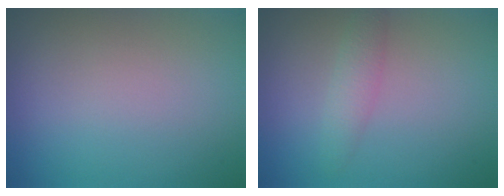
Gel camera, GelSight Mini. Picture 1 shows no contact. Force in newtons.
{"total": 1.8, "press": 1.8, "slide": 0.1}